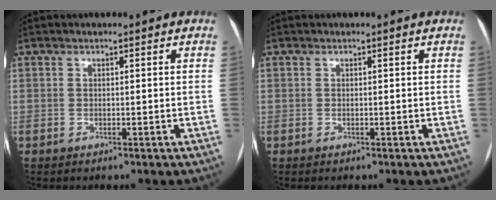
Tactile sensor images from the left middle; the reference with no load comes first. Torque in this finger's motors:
{"motor_torque": [-0.03, 0.15, 0.00, 0.00]}